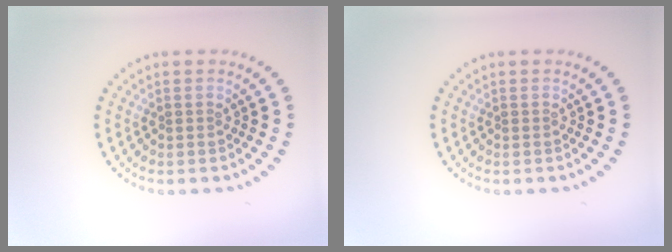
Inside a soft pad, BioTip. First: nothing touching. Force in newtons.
{"total": 0.0}